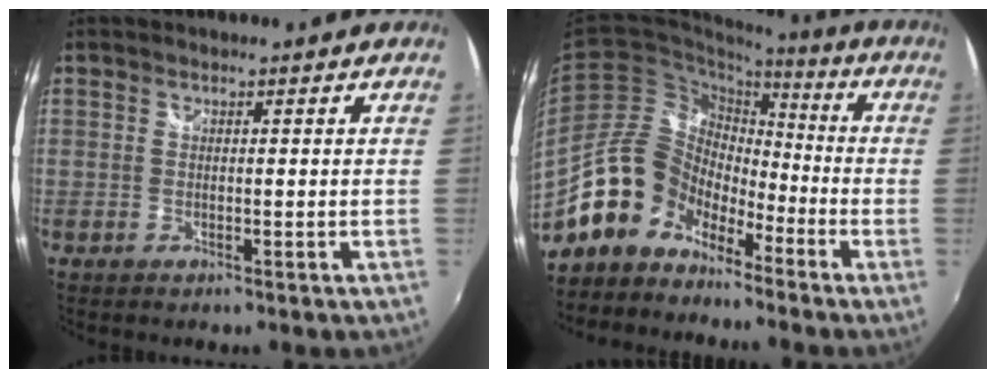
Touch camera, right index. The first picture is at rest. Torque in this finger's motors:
{"motor_torque": [0.52, -0.40, -0.15, -0.21]}